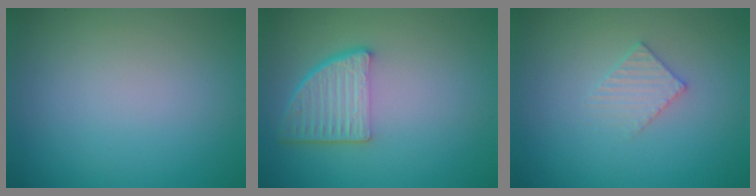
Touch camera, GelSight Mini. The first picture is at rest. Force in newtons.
{"total": 4.5, "press": 3.3, "slide": 3.1}
{"total": 1.9, "press": 1.9, "slide": 0.2}